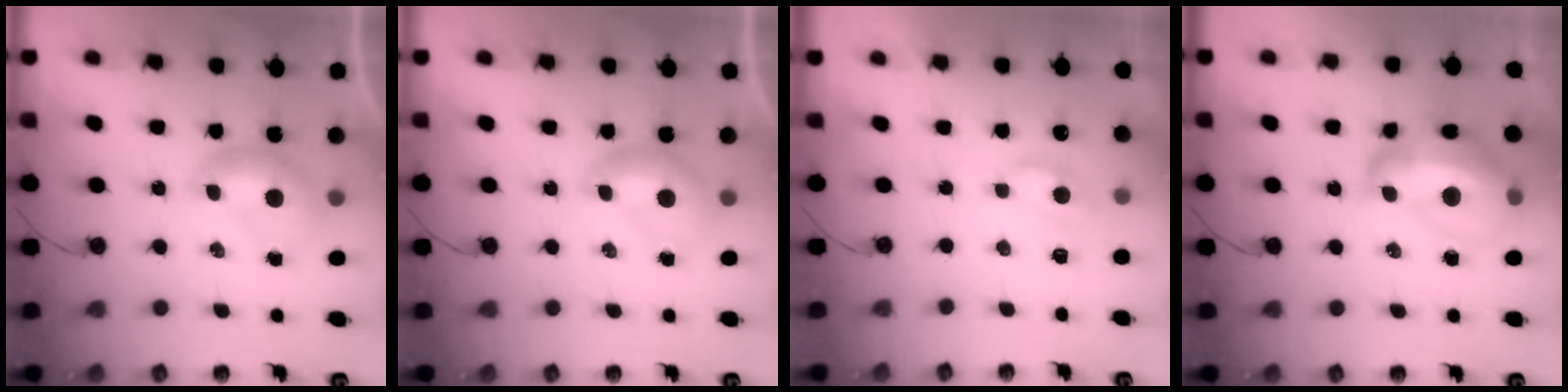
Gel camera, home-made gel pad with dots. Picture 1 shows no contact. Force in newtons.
{"total": 0.0}
{"total": 1.4, "press": 1.2, "slide": 0.5}
{"total": 11.5, "press": 11.4, "slide": 1.4}